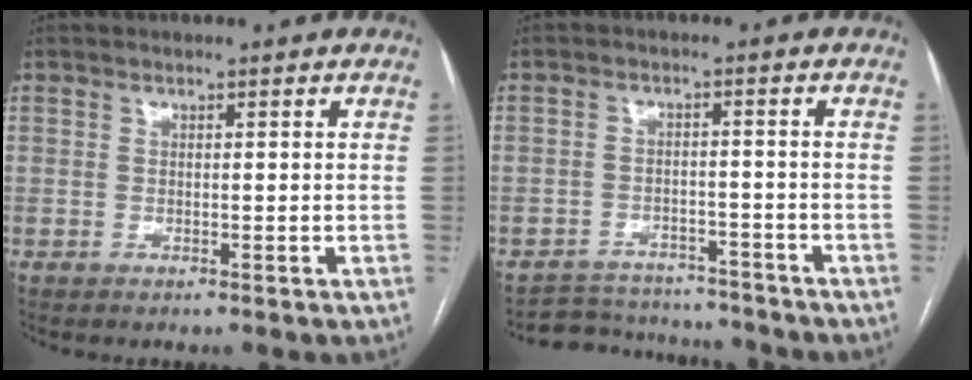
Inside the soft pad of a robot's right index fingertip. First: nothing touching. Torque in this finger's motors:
{"motor_torque": [-1.43, -0.43, -1.06, -0.21]}